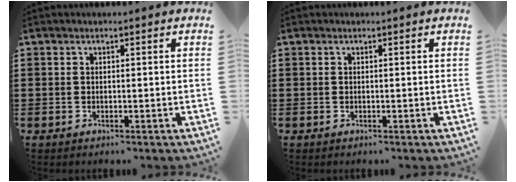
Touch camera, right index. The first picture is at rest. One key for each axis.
{"total": 0.0}